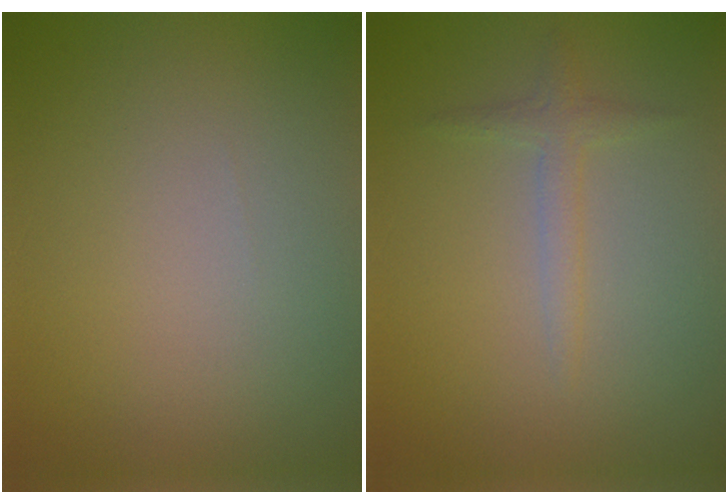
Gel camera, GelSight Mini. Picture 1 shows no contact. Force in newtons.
{"total": 1.5, "press": 1.5, "slide": 0.1}